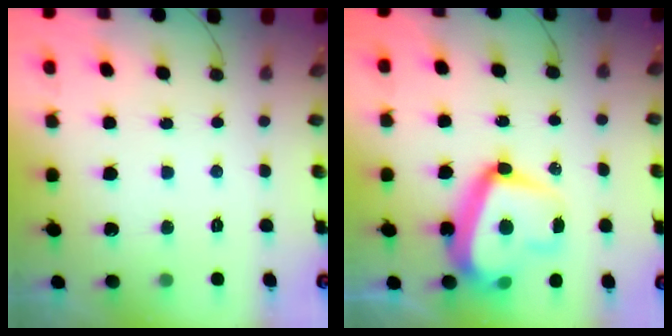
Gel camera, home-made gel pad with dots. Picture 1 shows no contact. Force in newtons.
{"total": 18.5, "press": 18.5, "slide": 1.3}